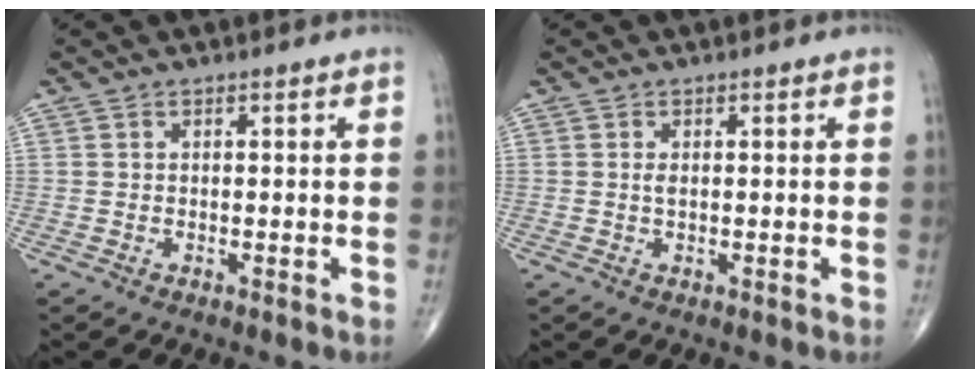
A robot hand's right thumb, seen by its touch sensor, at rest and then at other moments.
{"total": 0.7, "force": [0.1, 0.2, 0.7], "torque": [-0.014, -0.001, 0.001]}